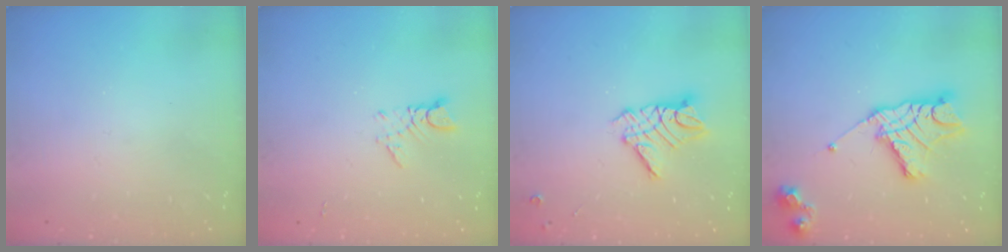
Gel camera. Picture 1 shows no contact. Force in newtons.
{"total": 3.1, "press": 3.1, "slide": 0.3}
{"total": 10.3, "press": 10.3, "slide": 0.9}
{"total": 15.2, "press": 15.1, "slide": 1.3}